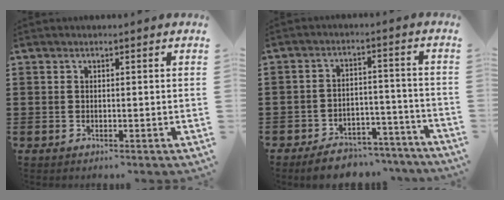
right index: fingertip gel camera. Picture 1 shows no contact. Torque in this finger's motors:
{"motor_torque": [2.03, 0.11, 0.31, 0.07]}